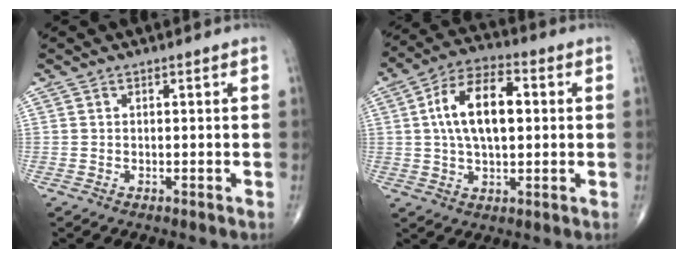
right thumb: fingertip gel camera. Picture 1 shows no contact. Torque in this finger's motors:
{"motor_torque": [-0.45, 1.05, 1.02, 0.35, 0.28]}